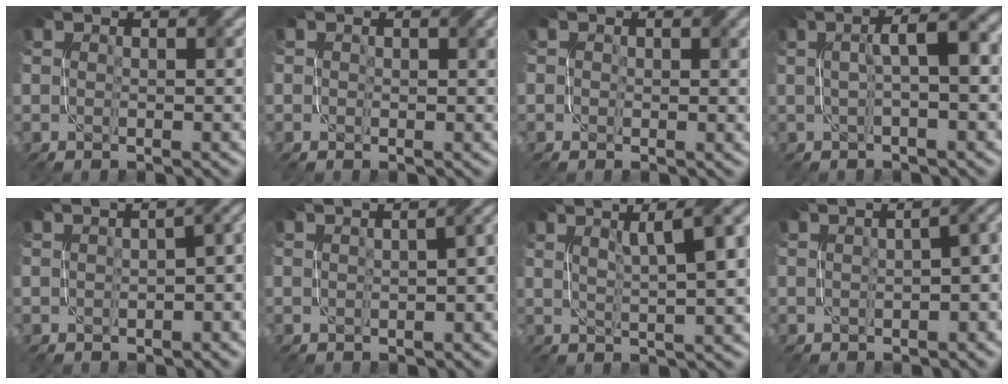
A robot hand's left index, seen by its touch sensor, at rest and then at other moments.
{"total": 1.0, "force": [0.4, 0.8, 0.5], "torque": [0.001, 0.001, 0.007]}
{"total": 1.4, "force": [0.5, 1.2, 0.6], "torque": [0.002, -0.003, 0.009]}
{"total": 4.6, "force": [0.5, 1.0, 4.4], "torque": [-0.067, 0.020, 0.010]}
{"total": 5.0, "force": [-0.5, 2.3, 4.4], "torque": [-0.025, 0.007, 0.001]}
{"total": 5.8, "force": [0.3, 2.9, 5.0], "torque": [-0.024, 0.018, -0.001]}
{"total": 8.3, "force": [3.4, 2.5, 7.2], "torque": [-0.067, 0.034, 0.043]}
{"total": 5.8, "force": [-0.2, 2.8, 5.1], "torque": [-0.021, 0.013, -0.003]}